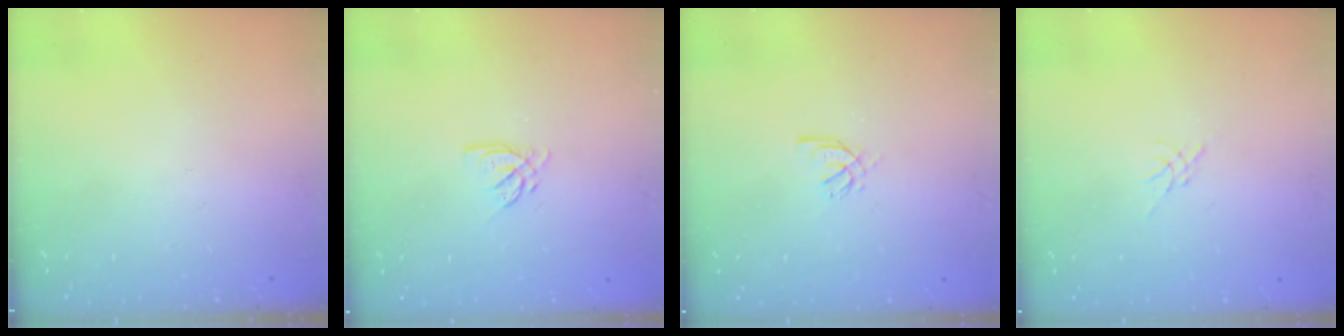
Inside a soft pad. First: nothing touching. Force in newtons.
{"total": 2.8, "press": 2.8, "slide": 0.1}
{"total": 1.7, "press": 1.6, "slide": 0.5}
{"total": 0.0}